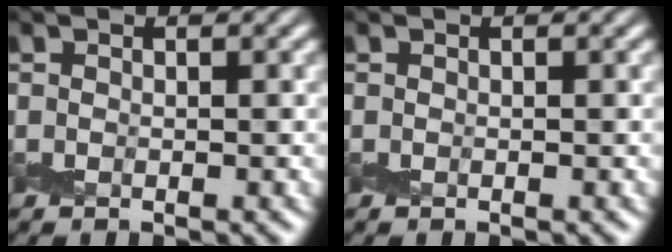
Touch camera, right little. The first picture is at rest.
{"total": 0.0}